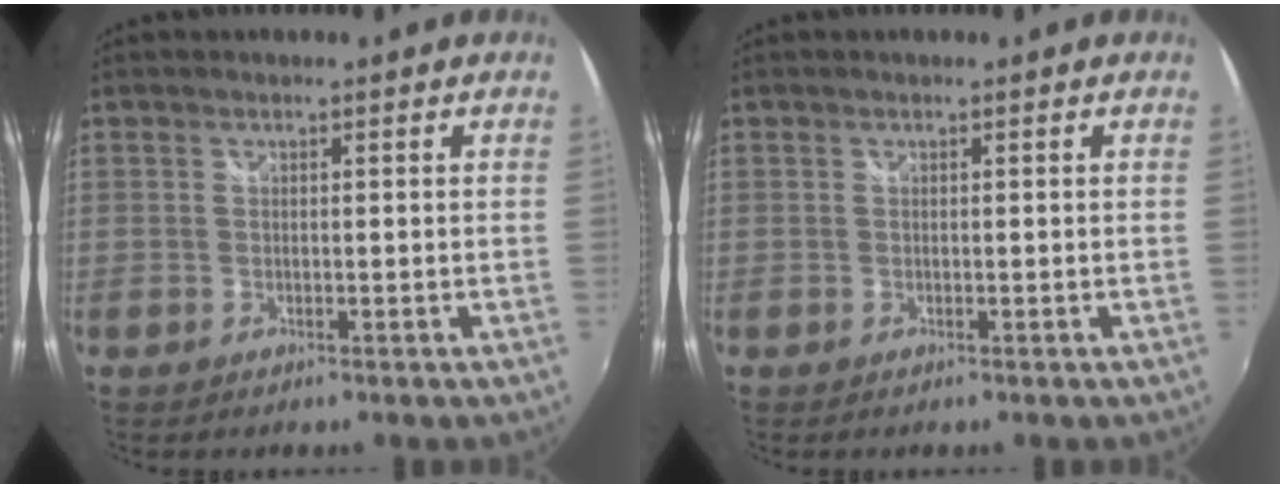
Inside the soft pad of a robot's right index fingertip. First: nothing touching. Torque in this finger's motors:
{"motor_torque": [0.00, 0.00, 0.00, 0.00]}